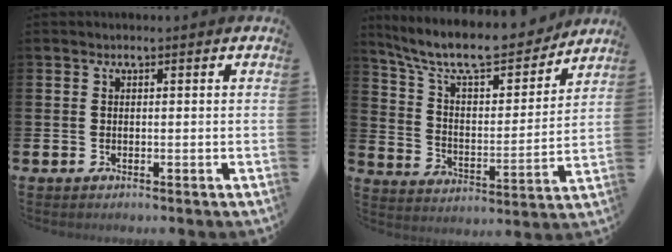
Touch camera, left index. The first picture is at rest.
{"total": 10.8, "force": [9.7, 2.7, 4.1], "torque": [-0.115, -0.064, 0.165]}